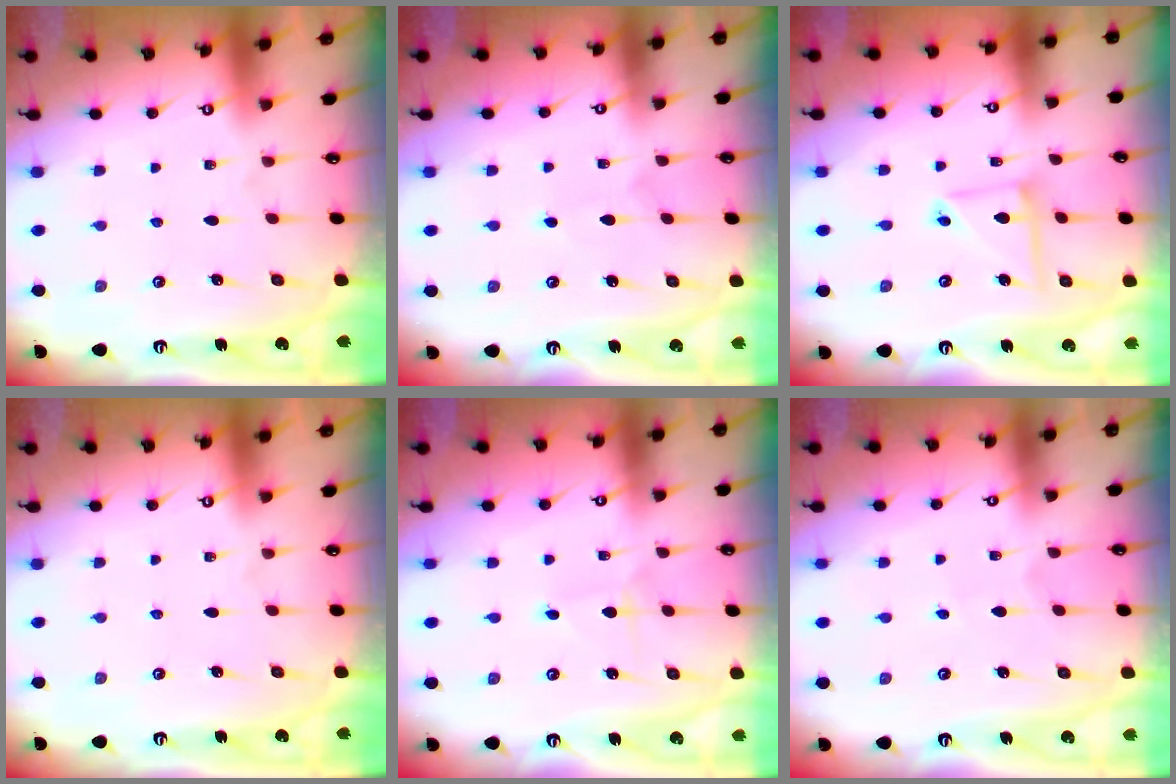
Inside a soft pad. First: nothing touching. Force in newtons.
{"total": 3.6, "press": 3.6, "slide": 0.3}
{"total": 7.9, "press": 7.9, "slide": 0.7}
{"total": 0.0}
{"total": 1.6, "press": 1.6, "slide": 0.0}
{"total": 2.3, "press": 2.2, "slide": 0.2}